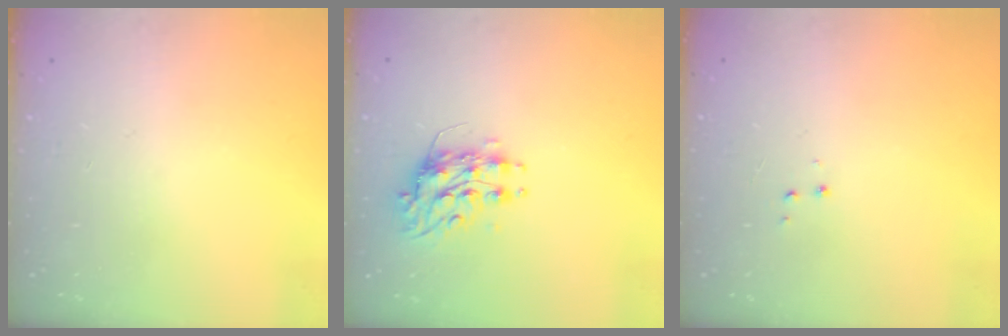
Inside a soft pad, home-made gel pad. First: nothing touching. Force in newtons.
{"total": 8.1, "press": 8.1, "slide": 0.2}
{"total": 3.3, "press": 3.3, "slide": 0.4}